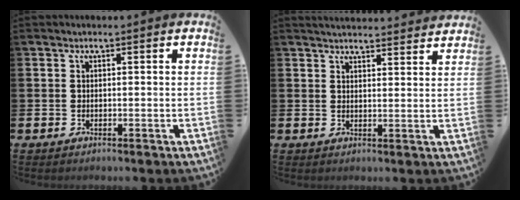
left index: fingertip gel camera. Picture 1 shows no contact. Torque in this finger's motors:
{"motor_torque": [0.97, -1.17, 0.15, 0.03]}